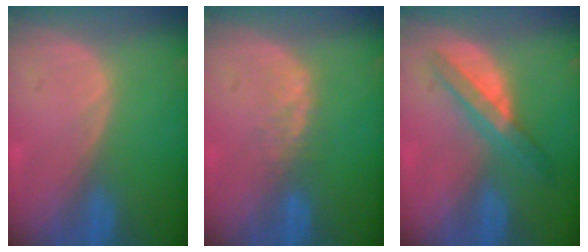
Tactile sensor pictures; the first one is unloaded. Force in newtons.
{"total": 2.3, "press": 2.3, "slide": 0.5}
{"total": 6.6, "press": 5.7, "slide": 3.4}